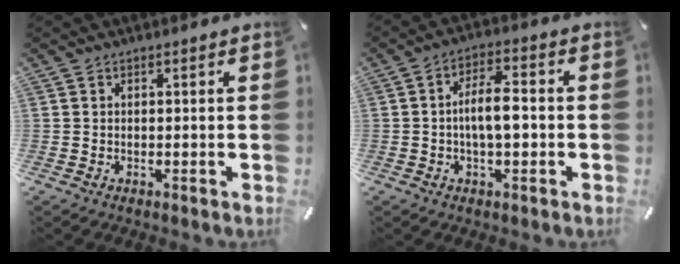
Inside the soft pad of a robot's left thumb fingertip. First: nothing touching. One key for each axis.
{"total": 7.6, "fx": -1.0, "fy": 3.2, "fz": 6.8, "tx": -0.118, "ty": 0.012, "tz": -0.020}